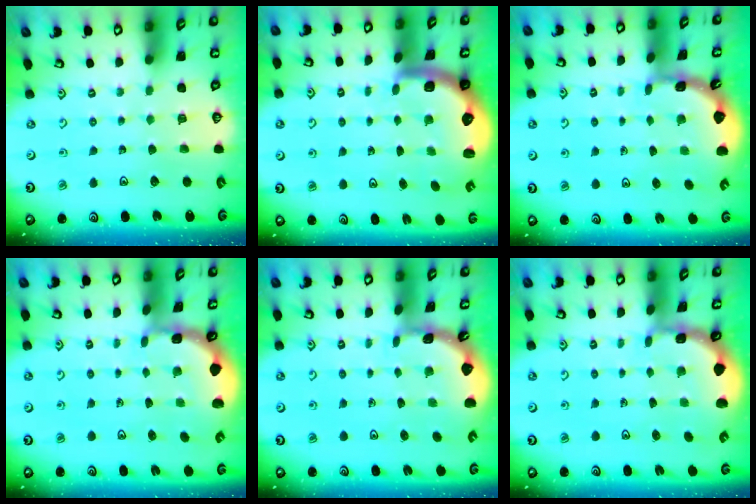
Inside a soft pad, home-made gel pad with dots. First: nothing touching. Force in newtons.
{"total": 2.9, "press": 2.6, "slide": 1.4}
{"total": 1.7, "press": 1.6, "slide": 0.1}
{"total": 1.0, "press": 1.0, "slide": 0.2}
{"total": 1.7, "press": 1.7, "slide": 0.1}
{"total": 1.4, "press": 1.4, "slide": 0.1}